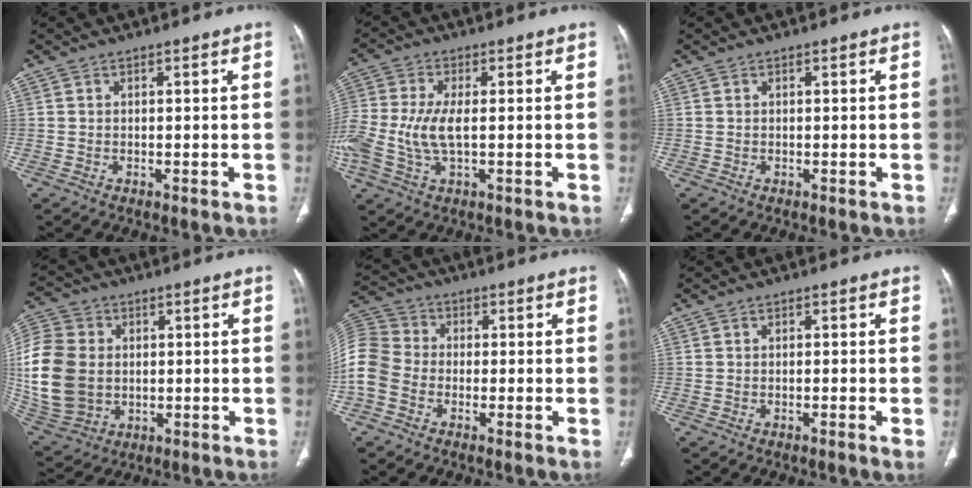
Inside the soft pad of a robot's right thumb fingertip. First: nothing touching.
{"total": 11.3, "force": [-0.9, 5.4, 9.9], "torque": [-0.250, 0.003, -0.015]}
{"total": 0.0}
{"total": 18.3, "force": [0.4, 14.6, 11.0], "torque": [-0.242, 0.002, 0.018]}
{"total": 10.8, "force": [-2.8, 8.7, 5.7], "torque": [-0.122, 0.023, -0.070]}
{"total": 1.3, "force": [-0.4, 0.3, 1.2], "torque": [-0.024, -0.002, -0.007]}